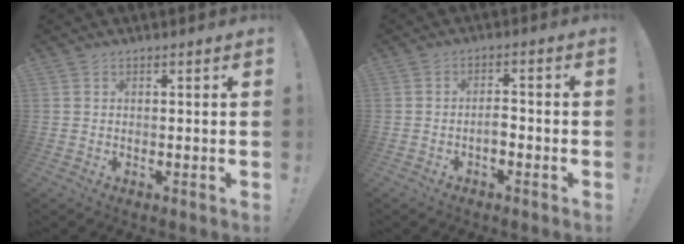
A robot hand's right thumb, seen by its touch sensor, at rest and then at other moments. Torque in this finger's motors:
{"motor_torque": [0.85, 0.34, 0.42, -0.33, 0.00]}